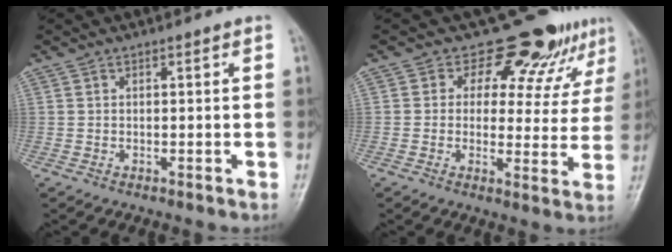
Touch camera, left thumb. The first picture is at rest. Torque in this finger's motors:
{"motor_torque": [-0.07, 0.19, -0.13, -0.17, 0.07]}